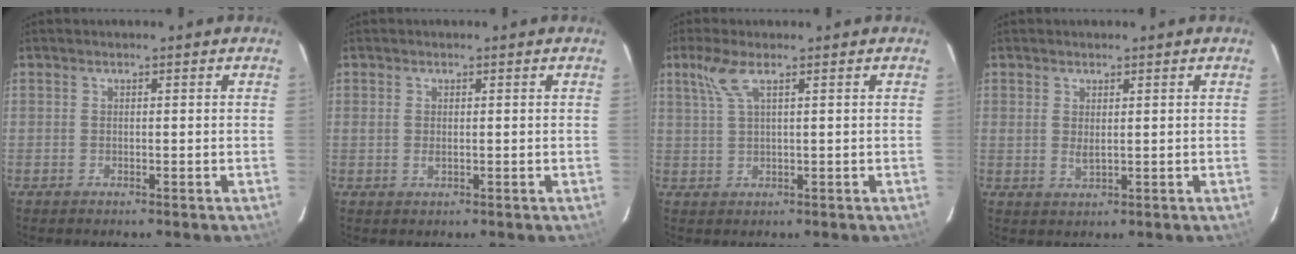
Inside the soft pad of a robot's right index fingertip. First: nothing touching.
{"total": 1.1, "force": [0.1, 0.6, 0.9], "torque": [-0.019, -0.001, 0.002]}
{"total": 3.9, "force": [2.0, 0.3, 3.3], "torque": [-0.073, 0.004, 0.047]}
{"total": 1.9, "force": [0.5, 0.8, 1.7], "torque": [-0.032, -0.005, 0.011]}